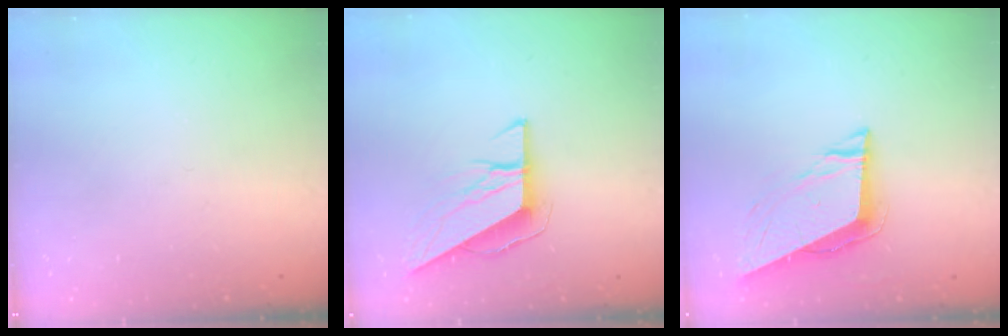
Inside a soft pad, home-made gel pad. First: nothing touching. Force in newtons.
{"total": 8.2, "press": 8.2, "slide": 0.3}
{"total": 8.9, "press": 8.4, "slide": 2.7}